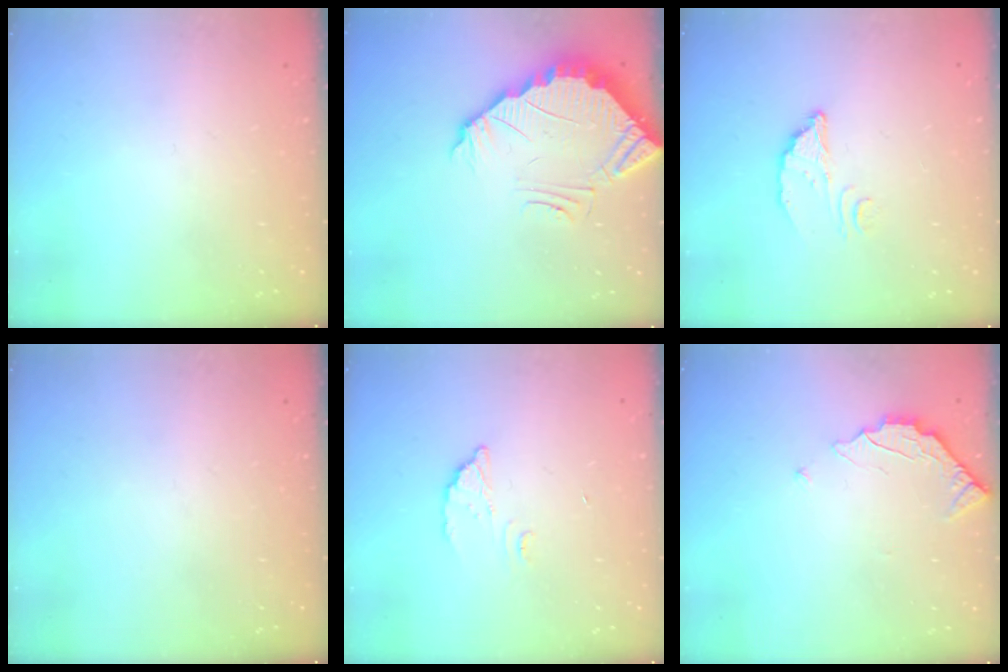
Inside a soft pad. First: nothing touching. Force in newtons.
{"total": 4.2, "press": 4.2, "slide": 0.2}
{"total": 3.5, "press": 3.5, "slide": 0.2}
{"total": 0.0}
{"total": 2.8, "press": 2.8, "slide": 0.2}
{"total": 3.0, "press": 3.0, "slide": 0.3}